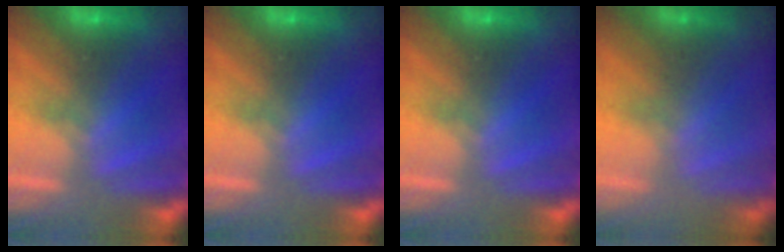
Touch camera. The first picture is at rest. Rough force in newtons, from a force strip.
{"total": 0.0}
{"total": 0.0}
{"total": 1.4}